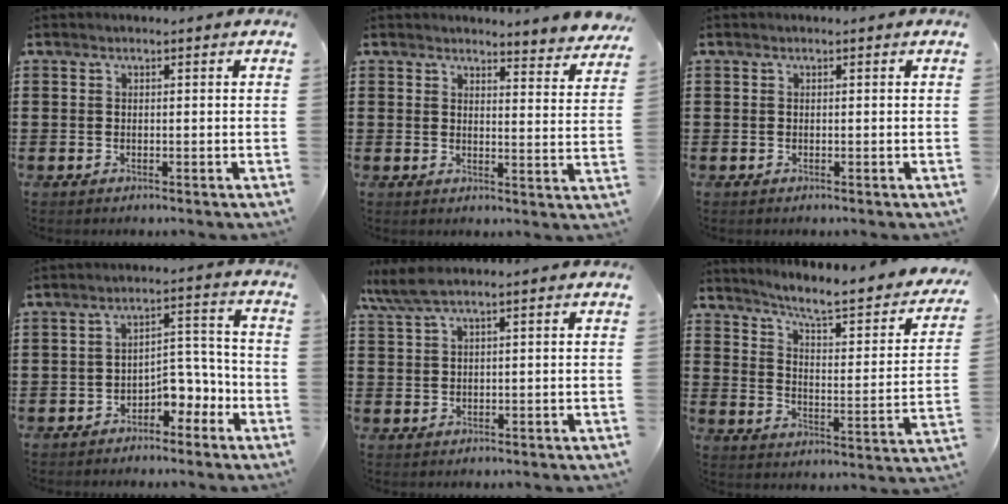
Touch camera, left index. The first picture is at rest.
{"total": 3.7, "force": [3.7, -0.1, 0.7], "torque": [-0.014, -0.028, 0.062]}
{"total": 0.0}
{"total": 5.4, "force": [-3.5, 2.8, 3.0], "torque": [-0.051, 0.015, -0.068]}
{"total": 3.5, "force": [2.1, 0.3, 2.7], "torque": [-0.065, 0.002, 0.037]}
{"total": 5.5, "force": [4.5, 0.1, 3.2], "torque": [-0.077, -0.042, 0.064]}